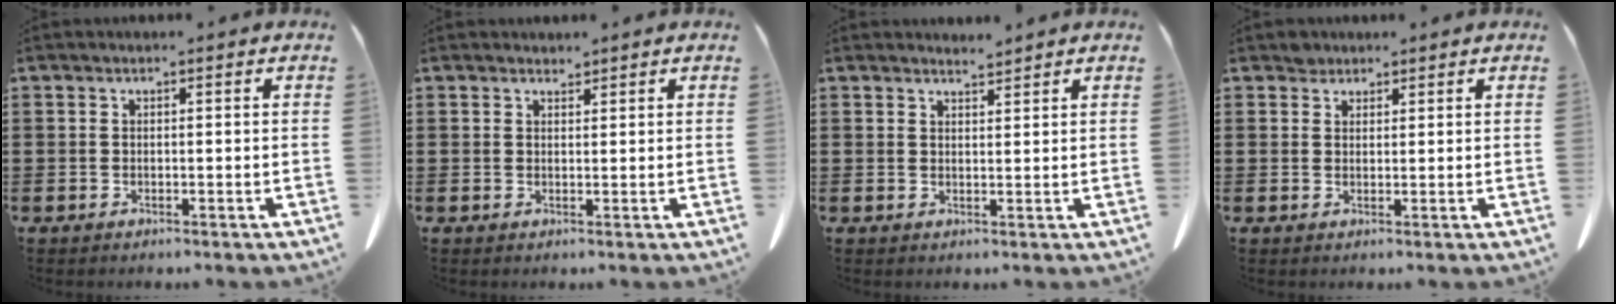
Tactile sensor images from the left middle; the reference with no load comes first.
{"total": 1.2, "force": [1.1, 0.4, 0.0], "torque": [-0.004, 0.002, 0.022]}
{"total": 1.9, "force": [1.9, 0.1, 0.2], "torque": [-0.008, 0.001, 0.037]}
{"total": 1.7, "force": [1.5, 0.9, 0.1], "torque": [-0.006, 0.002, 0.031]}